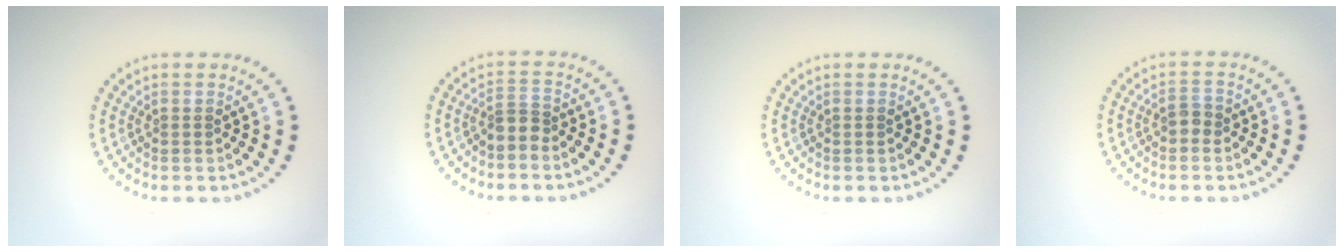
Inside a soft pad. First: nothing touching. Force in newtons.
{"total": 1.9, "press": 1.5, "slide": 1.2}
{"total": 0.0}
{"total": 1.2, "press": 1.2, "slide": 0.3}